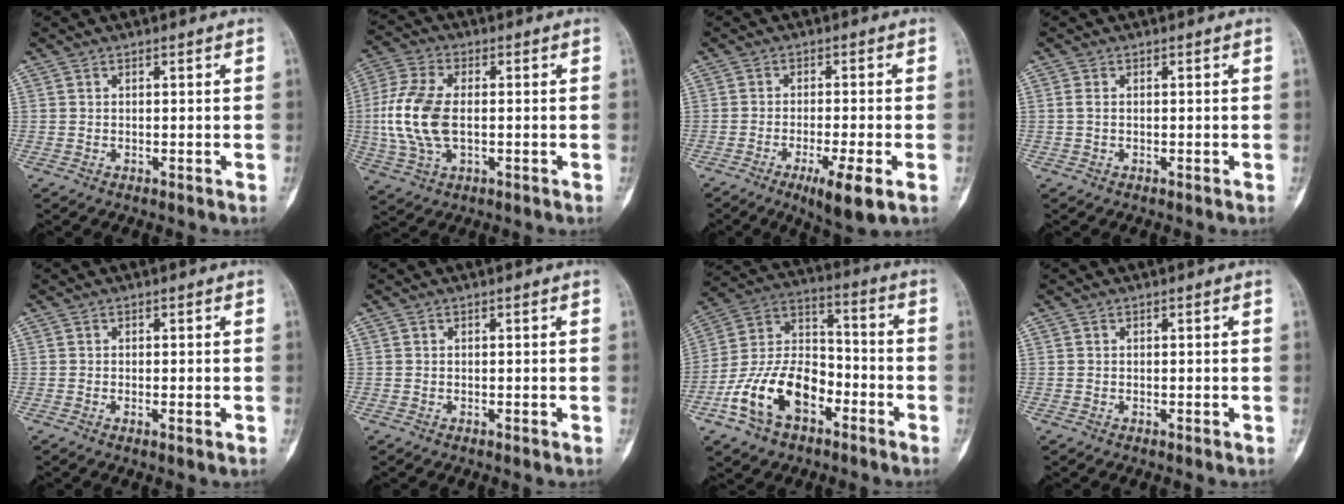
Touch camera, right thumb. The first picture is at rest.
{"total": 12.6, "force": [-0.7, 6.9, 10.4], "torque": [-0.239, 0.008, -0.016]}
{"total": 7.7, "force": [-3.4, 1.0, 6.8], "torque": [-0.113, -0.007, -0.053]}
{"total": 1.0, "force": [-0.2, 0.6, 0.8], "torque": [-0.018, 0.000, -0.006]}
{"total": 0.9, "force": [-0.2, 0.2, 0.9], "torque": [-0.012, -0.001, -0.003]}
{"total": 0.0}
{"total": 16.6, "force": [-7.3, 10.2, 10.9], "torque": [-0.187, 0.064, -0.137]}
{"total": 0.0}